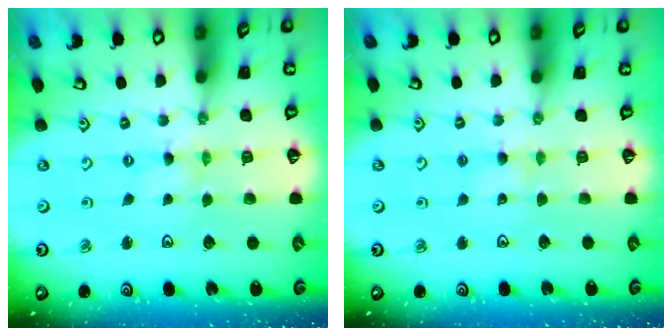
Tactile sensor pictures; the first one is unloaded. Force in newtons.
{"total": 2.4, "press": 2.4, "slide": 0.3}